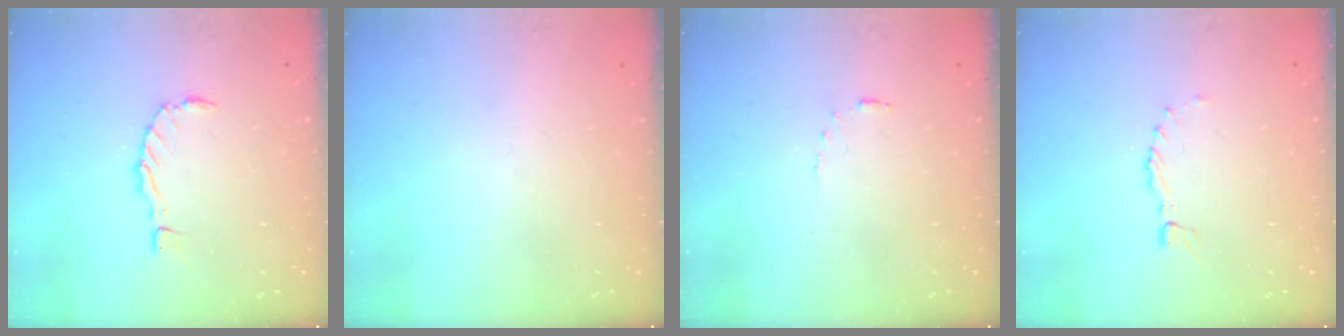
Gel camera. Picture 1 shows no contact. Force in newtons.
{"total": 0.0}
{"total": 2.5, "press": 2.5, "slide": 0.5}
{"total": 0.0}